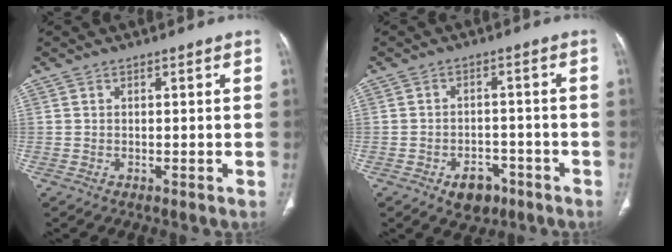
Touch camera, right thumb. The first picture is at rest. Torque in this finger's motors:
{"motor_torque": [2.12, 0.33, 0.45, -0.33, 0.00]}